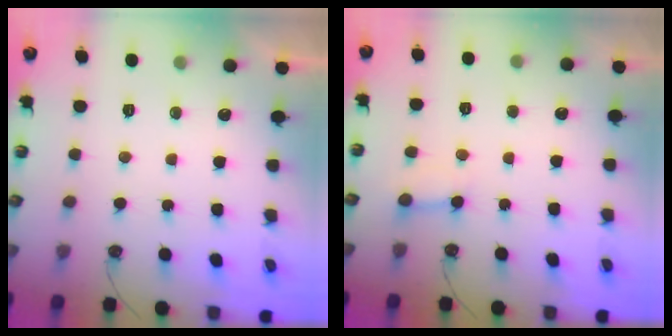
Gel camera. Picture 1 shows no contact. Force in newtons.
{"total": 2.6, "press": 2.6, "slide": 0.3}